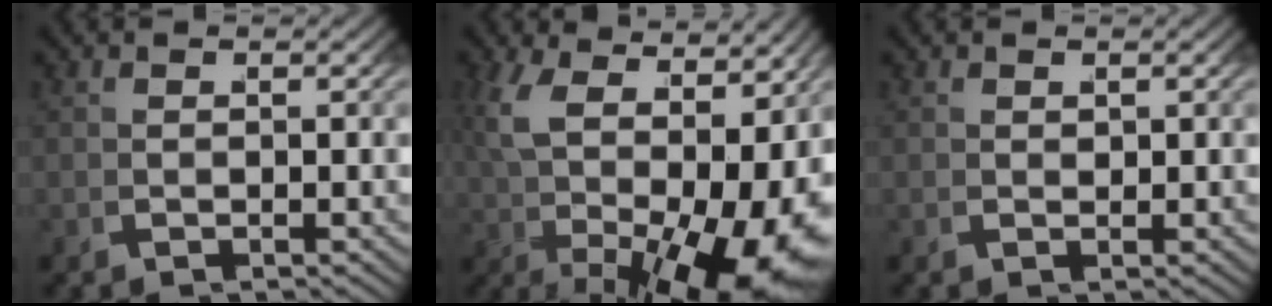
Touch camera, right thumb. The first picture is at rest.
{"total": 12.4, "force": [-0.2, 7.0, 10.3], "torque": [-0.189, -0.031, 0.021]}
{"total": 0.5, "force": [0.3, 0.4, 0.3], "torque": [-0.002, -0.001, 0.010]}